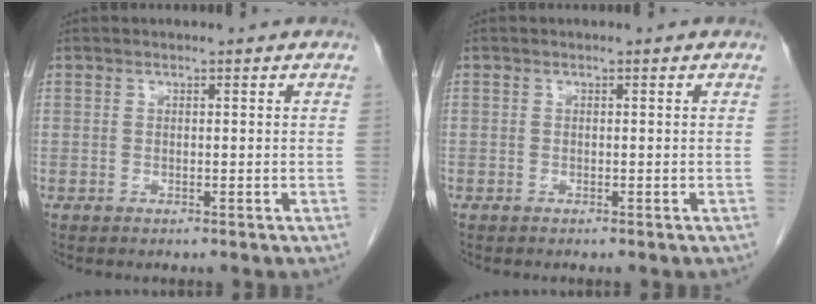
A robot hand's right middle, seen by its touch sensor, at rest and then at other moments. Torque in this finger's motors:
{"motor_torque": [1.18, -0.95, 0.15, 0.01]}